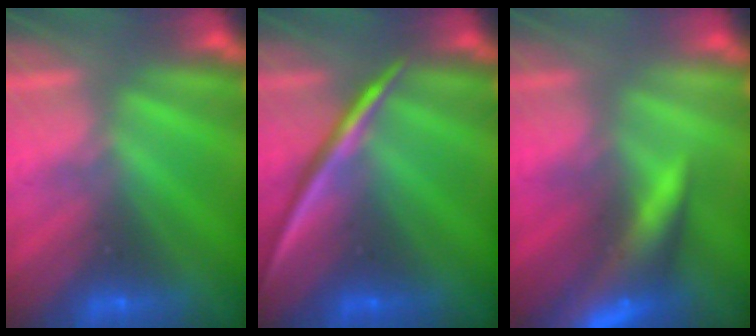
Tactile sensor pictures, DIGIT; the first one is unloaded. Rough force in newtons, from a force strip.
{"total": 2.2}
{"total": 8.9}